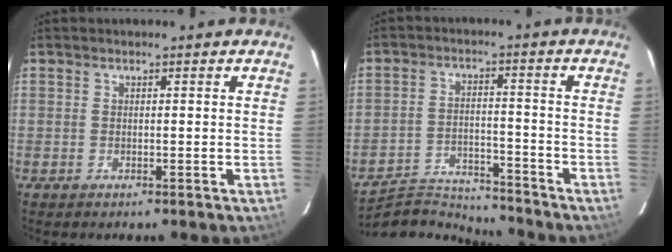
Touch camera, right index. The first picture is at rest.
{"total": 10.2, "force": [-10.1, 1.4, -0.1], "torque": [-0.026, 0.012, -0.170]}